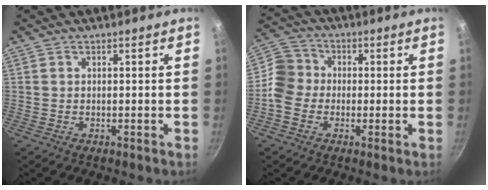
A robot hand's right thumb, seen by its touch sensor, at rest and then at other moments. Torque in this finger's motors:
{"motor_torque": [1.68, 1.34, 0.35, -0.38, 0.09]}